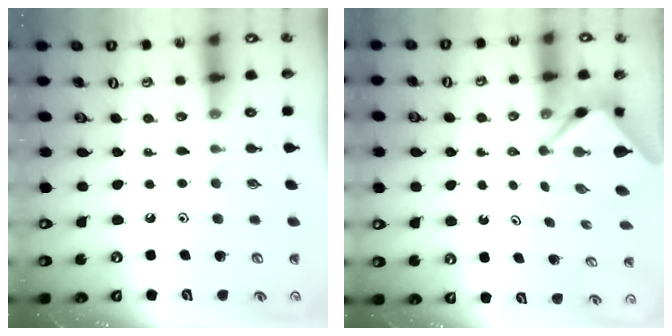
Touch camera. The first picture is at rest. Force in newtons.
{"total": 2.6, "press": 2.6, "slide": 0.1}